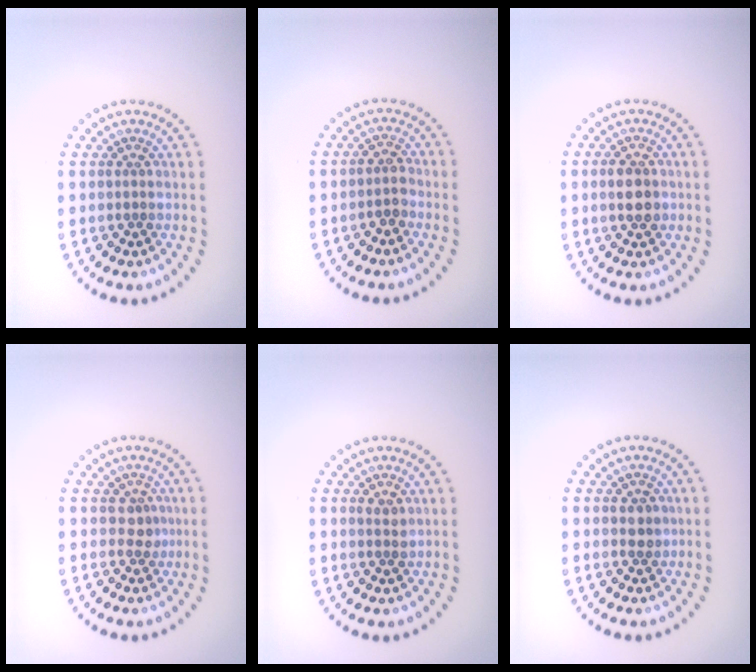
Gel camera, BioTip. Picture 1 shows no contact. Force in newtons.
{"total": 1.6, "press": 1.4, "slide": 0.8}
{"total": 2.8, "press": 2.7, "slide": 0.1}
{"total": 1.6, "press": 1.3, "slide": 0.9}
{"total": 0.9, "press": 0.9, "slide": 0.2}
{"total": 1.3, "press": 1.3, "slide": 0.3}